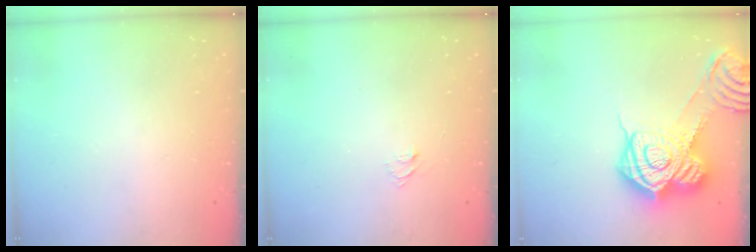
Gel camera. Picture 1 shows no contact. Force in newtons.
{"total": 3.9, "press": 3.9, "slide": 0.4}
{"total": 24.2, "press": 24.1, "slide": 1.9}